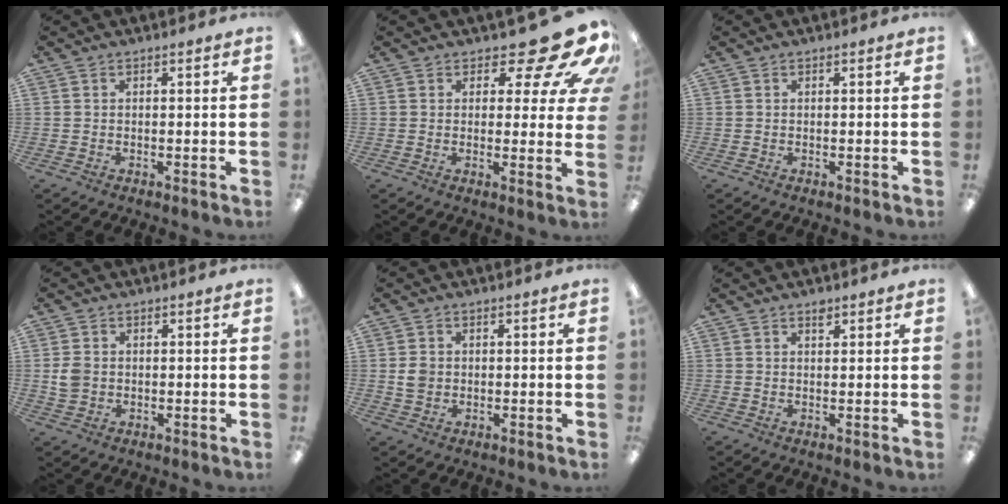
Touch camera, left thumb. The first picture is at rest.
{"total": 13.8, "force": [8.6, 5.5, 9.3], "torque": [-0.117, -0.064, 0.144]}
{"total": 0.0}
{"total": 3.8, "force": [0.2, 3.3, 1.9], "torque": [-0.028, 0.004, 0.005]}
{"total": 3.2, "force": [0.2, 2.8, 1.6], "torque": [-0.022, 0.002, 0.003]}
{"total": 1.8, "force": [1.5, 0.8, 0.8], "torque": [-0.001, -0.007, 0.024]}